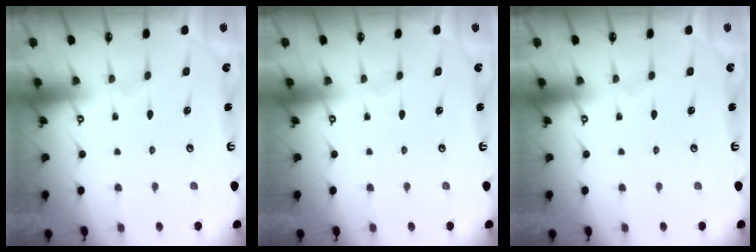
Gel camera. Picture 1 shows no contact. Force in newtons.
{"total": 0.0}
{"total": 0.0}